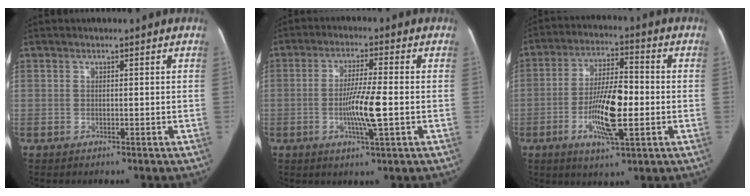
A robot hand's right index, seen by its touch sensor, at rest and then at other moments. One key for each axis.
{"total": 7.8, "fx": -1.5, "fy": 0.3, "fz": 7.6, "tx": -0.143, "ty": -0.005, "tz": -0.029}
{"total": 11.8, "fx": -2.5, "fy": 3.0, "fz": 11.1, "tx": -0.209, "ty": 0.006, "tz": -0.040}